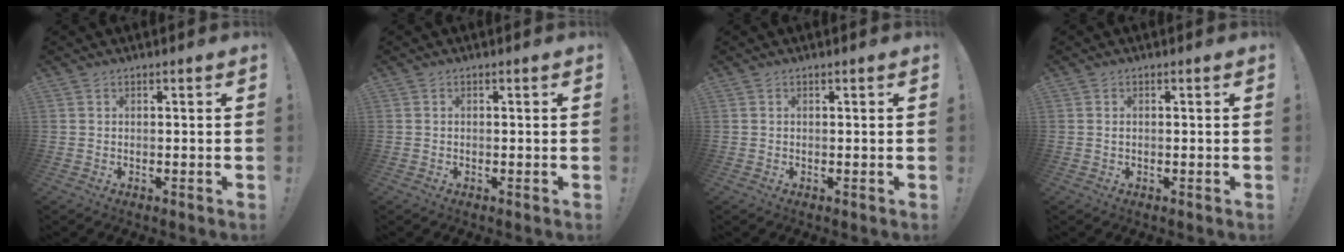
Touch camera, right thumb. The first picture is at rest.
{"total": 0.0}
{"total": 0.0}
{"total": 0.7, "force": [0.0, 0.3, 0.6], "torque": [-0.017, 0.005, 0.001]}